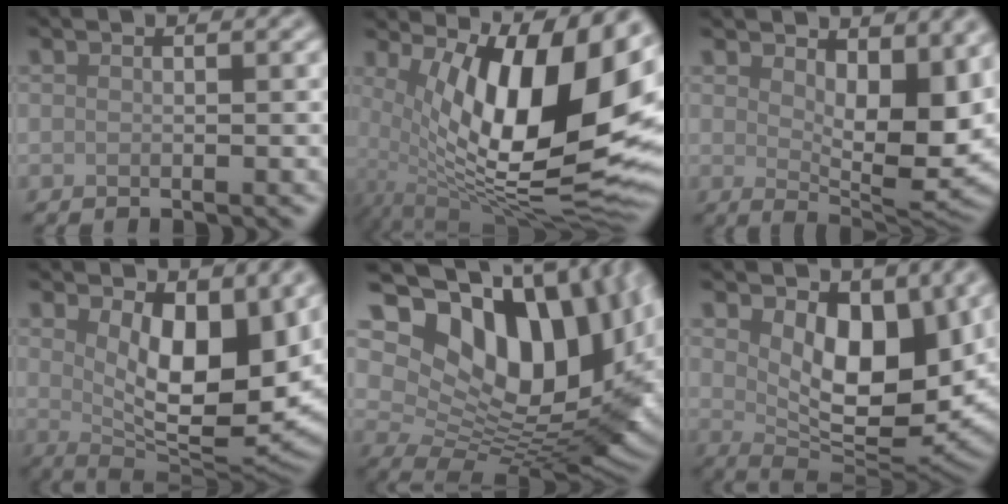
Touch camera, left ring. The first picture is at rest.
{"total": 15.6, "force": [3.3, 6.2, 13.9], "torque": [-0.222, -0.005, 0.064]}
{"total": 9.6, "force": [2.2, 4.5, 8.2], "torque": [-0.114, -0.014, 0.041]}
{"total": 9.7, "force": [2.6, 4.4, 8.2], "torque": [-0.129, -0.016, 0.046]}
{"total": 16.4, "force": [4.6, 9.9, 12.2], "torque": [-0.185, 0.007, 0.087]}
{"total": 8.7, "force": [2.5, 4.5, 6.9], "torque": [-0.117, -0.019, 0.040]}